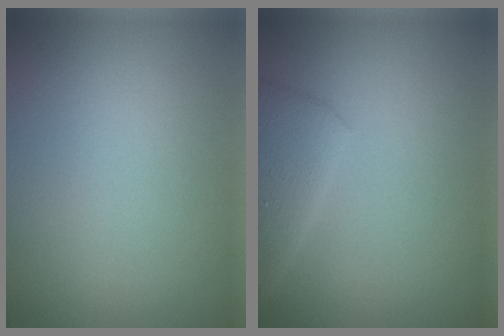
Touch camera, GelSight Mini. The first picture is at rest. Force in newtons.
{"total": 3.4, "press": 3.4, "slide": 0.2}